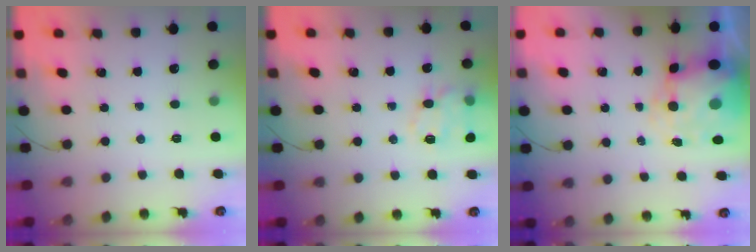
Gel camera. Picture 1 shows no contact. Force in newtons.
{"total": 12.9, "press": 12.9, "slide": 1.0}
{"total": 9.3, "press": 9.1, "slide": 2.0}